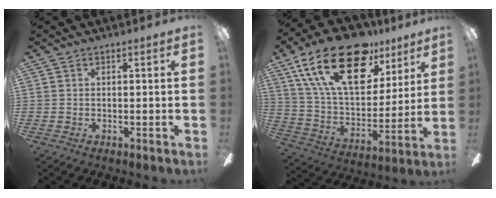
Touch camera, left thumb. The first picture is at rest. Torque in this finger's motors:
{"motor_torque": [0.89, 0.68, 1.76, -1.01, 0.18]}